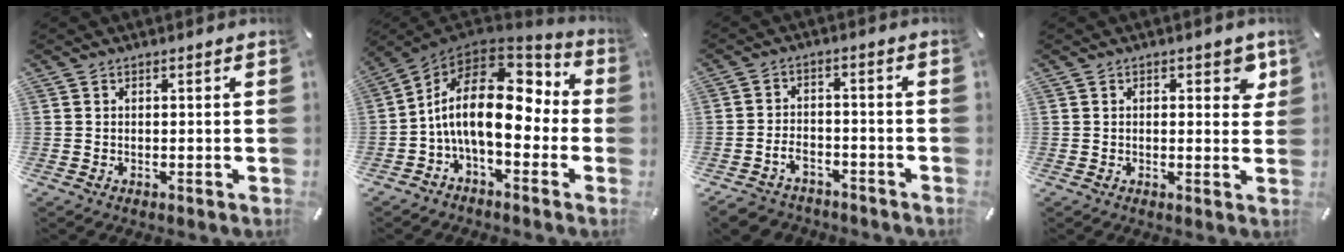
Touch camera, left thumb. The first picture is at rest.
{"total": 18.6, "force": [0.9, 9.6, 15.9], "torque": [-0.308, -0.010, 0.017]}
{"total": 5.2, "force": [-3.1, 3.6, 2.2], "torque": [-0.053, 0.009, -0.062]}
{"total": 4.2, "force": [1.5, 2.1, 3.3], "torque": [-0.031, -0.007, 0.016]}